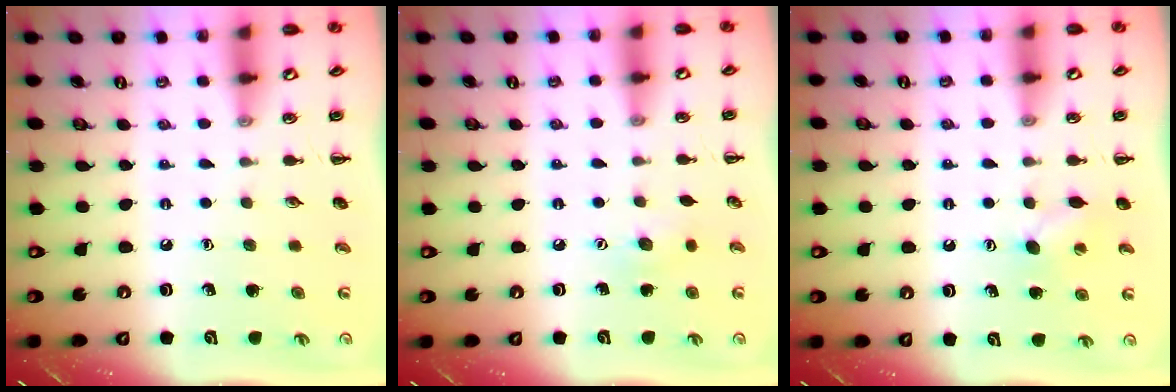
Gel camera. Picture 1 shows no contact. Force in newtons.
{"total": 5.3, "press": 5.1, "slide": 1.2}
{"total": 4.9, "press": 4.8, "slide": 1.0}